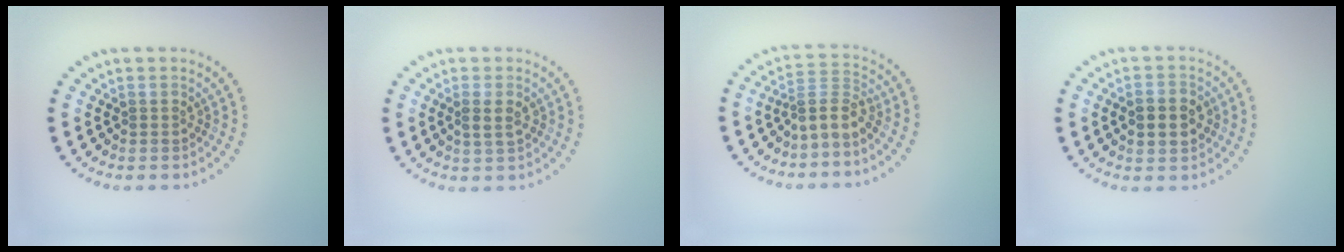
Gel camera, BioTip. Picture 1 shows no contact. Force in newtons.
{"total": 1.3, "press": 1.3, "slide": 0.3}
{"total": 2.7, "press": 1.9, "slide": 2.0}
{"total": 3.8, "press": 3.8, "slide": 0.1}